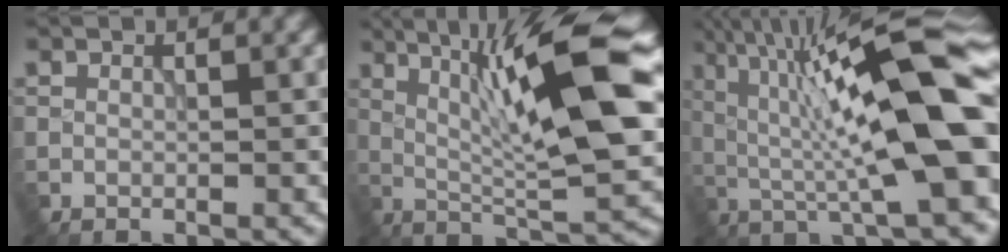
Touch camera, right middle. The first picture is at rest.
{"total": 12.4, "force": [3.0, 2.4, 11.7], "torque": [-0.183, 0.012, 0.049]}
{"total": 17.4, "force": [1.5, 4.1, 16.8], "torque": [-0.259, 0.033, 0.017]}